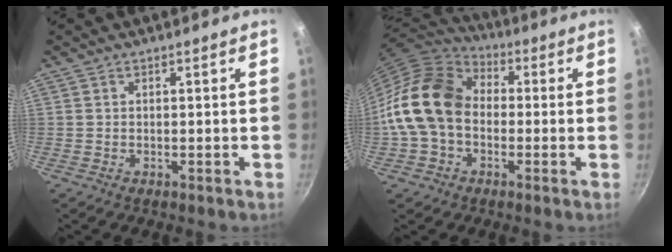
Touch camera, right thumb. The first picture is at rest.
{"total": 16.0, "force": [-0.7, 12.0, 10.6], "torque": [-0.174, 0.037, -0.028]}